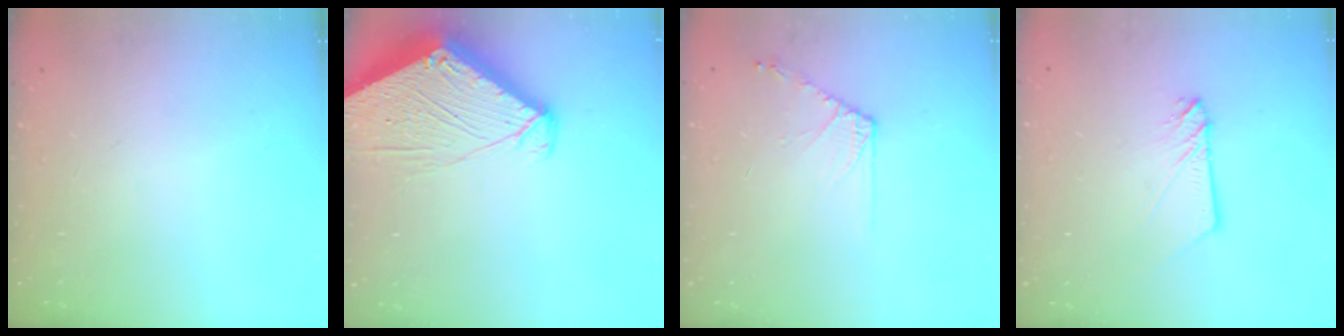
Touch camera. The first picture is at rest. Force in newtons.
{"total": 6.9, "press": 6.9, "slide": 0.6}
{"total": 6.5, "press": 6.4, "slide": 1.1}
{"total": 3.2, "press": 3.2, "slide": 0.2}